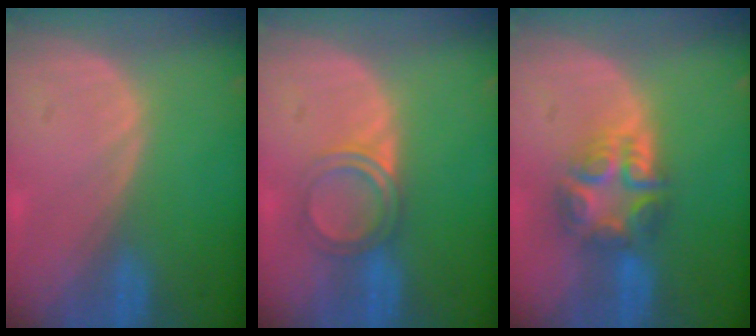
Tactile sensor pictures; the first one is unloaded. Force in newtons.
{"total": 4.2, "press": 4.0, "slide": 1.4}
{"total": 8.0, "press": 6.8, "slide": 4.1}